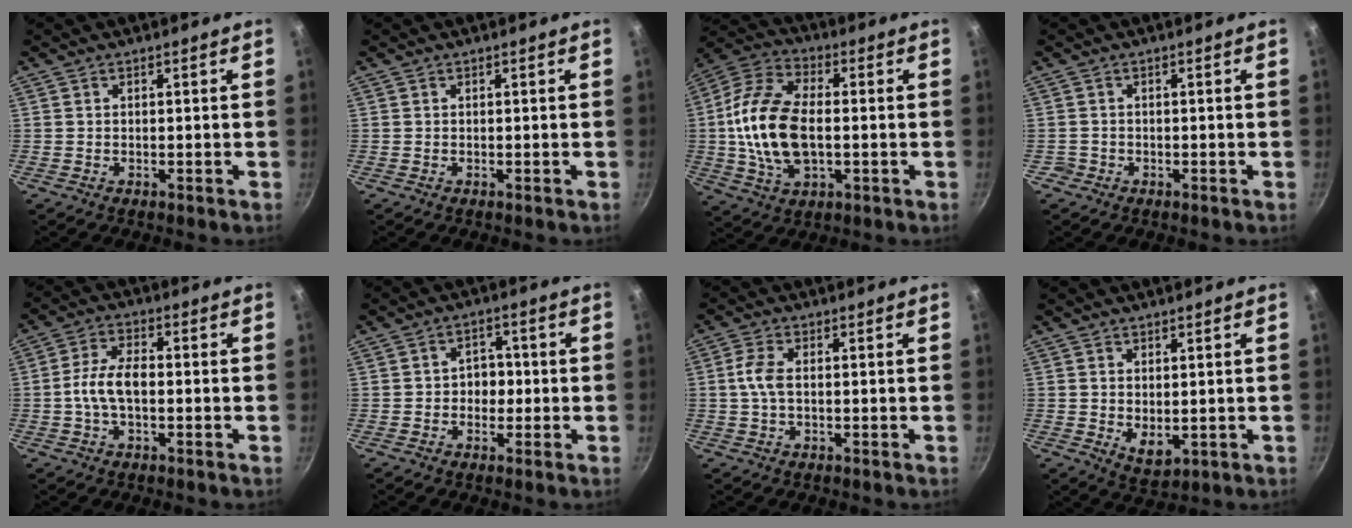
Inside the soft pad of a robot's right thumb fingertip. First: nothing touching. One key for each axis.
{"total": 0.0}
{"total": 17.1, "fx": -0.5, "fy": 9.6, "fz": 14.1, "tx": -0.270, "ty": 0.021, "tz": -0.019}
{"total": 1.2, "fx": -0.6, "fy": 1.0, "fz": 0.0, "tx": 0.005, "ty": 0.010, "tz": -0.008}
{"total": 7.1, "fx": -0.9, "fy": 3.7, "fz": 6.0, "tx": -0.113, "ty": 0.024, "tz": -0.025}
{"total": 4.3, "fx": -0.6, "fy": 3.6, "fz": 2.4, "tx": 0.003, "ty": 0.011, "tz": -0.012}
{"total": 4.1, "fx": 0.0, "fy": 2.1, "fz": 3.6, "tx": -0.085, "ty": 0.009, "tz": -0.005}
{"total": 4.9, "fx": 0.2, "fy": 2.9, "fz": 3.9, "tx": -0.058, "ty": -0.017, "tz": 0.013}